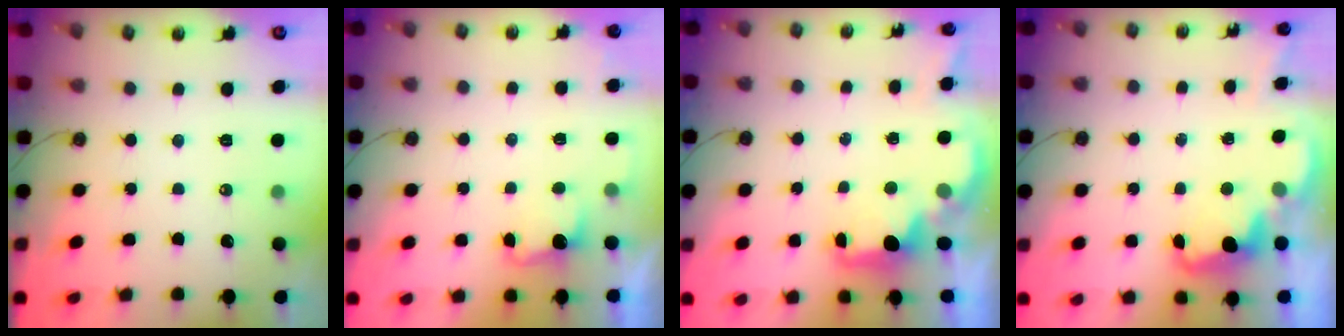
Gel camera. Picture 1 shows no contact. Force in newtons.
{"total": 2.5, "press": 2.3, "slide": 0.9}
{"total": 2.2, "press": 2.1, "slide": 0.8}
{"total": 2.4, "press": 2.3, "slide": 0.6}